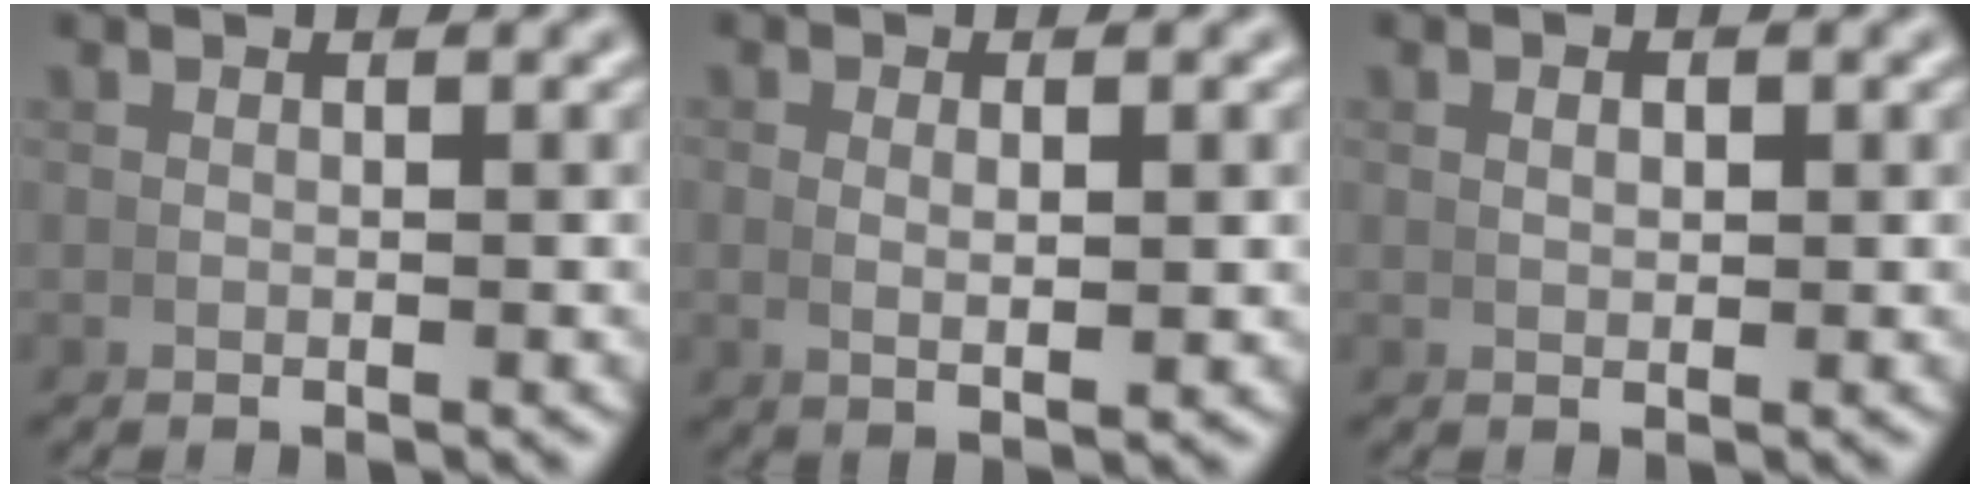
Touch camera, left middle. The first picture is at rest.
{"total": 1.8, "force": [0.5, 0.5, 1.6], "torque": [-0.033, -0.010, 0.017]}
{"total": 0.9, "force": [0.4, 0.4, 0.7], "torque": [-0.009, -0.001, 0.010]}